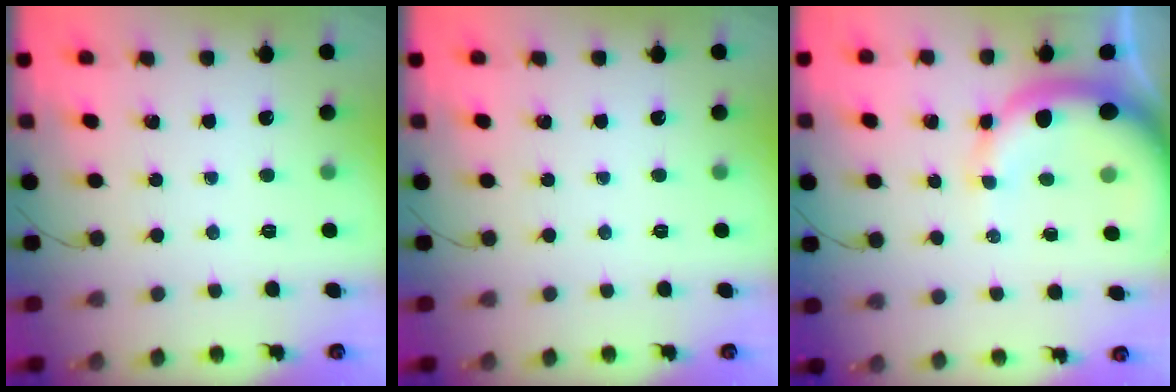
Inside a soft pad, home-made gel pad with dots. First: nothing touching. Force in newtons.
{"total": 0.0}
{"total": 10.8, "press": 10.5, "slide": 2.3}